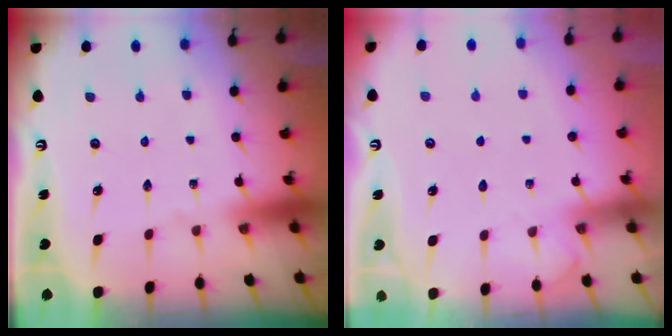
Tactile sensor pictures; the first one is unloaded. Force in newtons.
{"total": 2.3, "press": 2.3, "slide": 0.3}